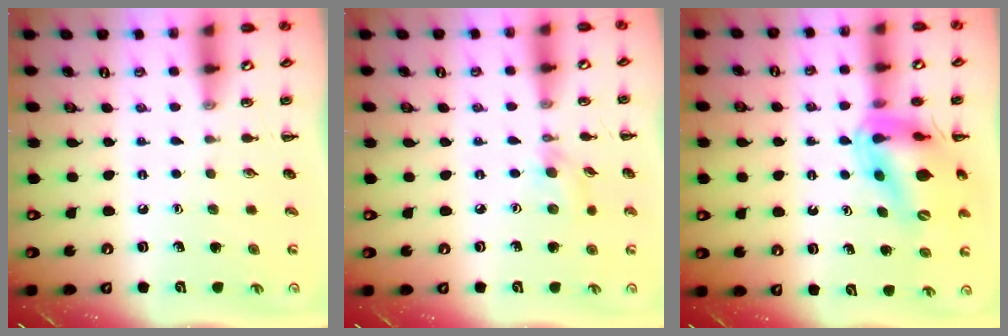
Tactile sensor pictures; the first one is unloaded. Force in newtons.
{"total": 3.2, "press": 2.9, "slide": 1.3}
{"total": 15.6, "press": 14.9, "slide": 4.5}